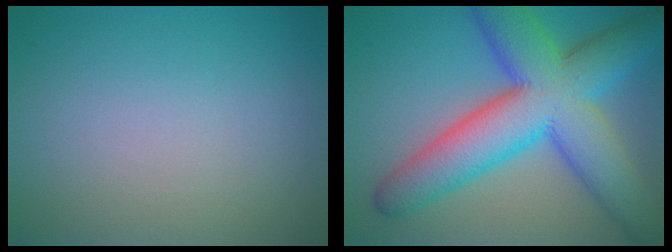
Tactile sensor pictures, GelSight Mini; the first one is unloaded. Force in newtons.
{"total": 12.6, "press": 12.6, "slide": 0.2}